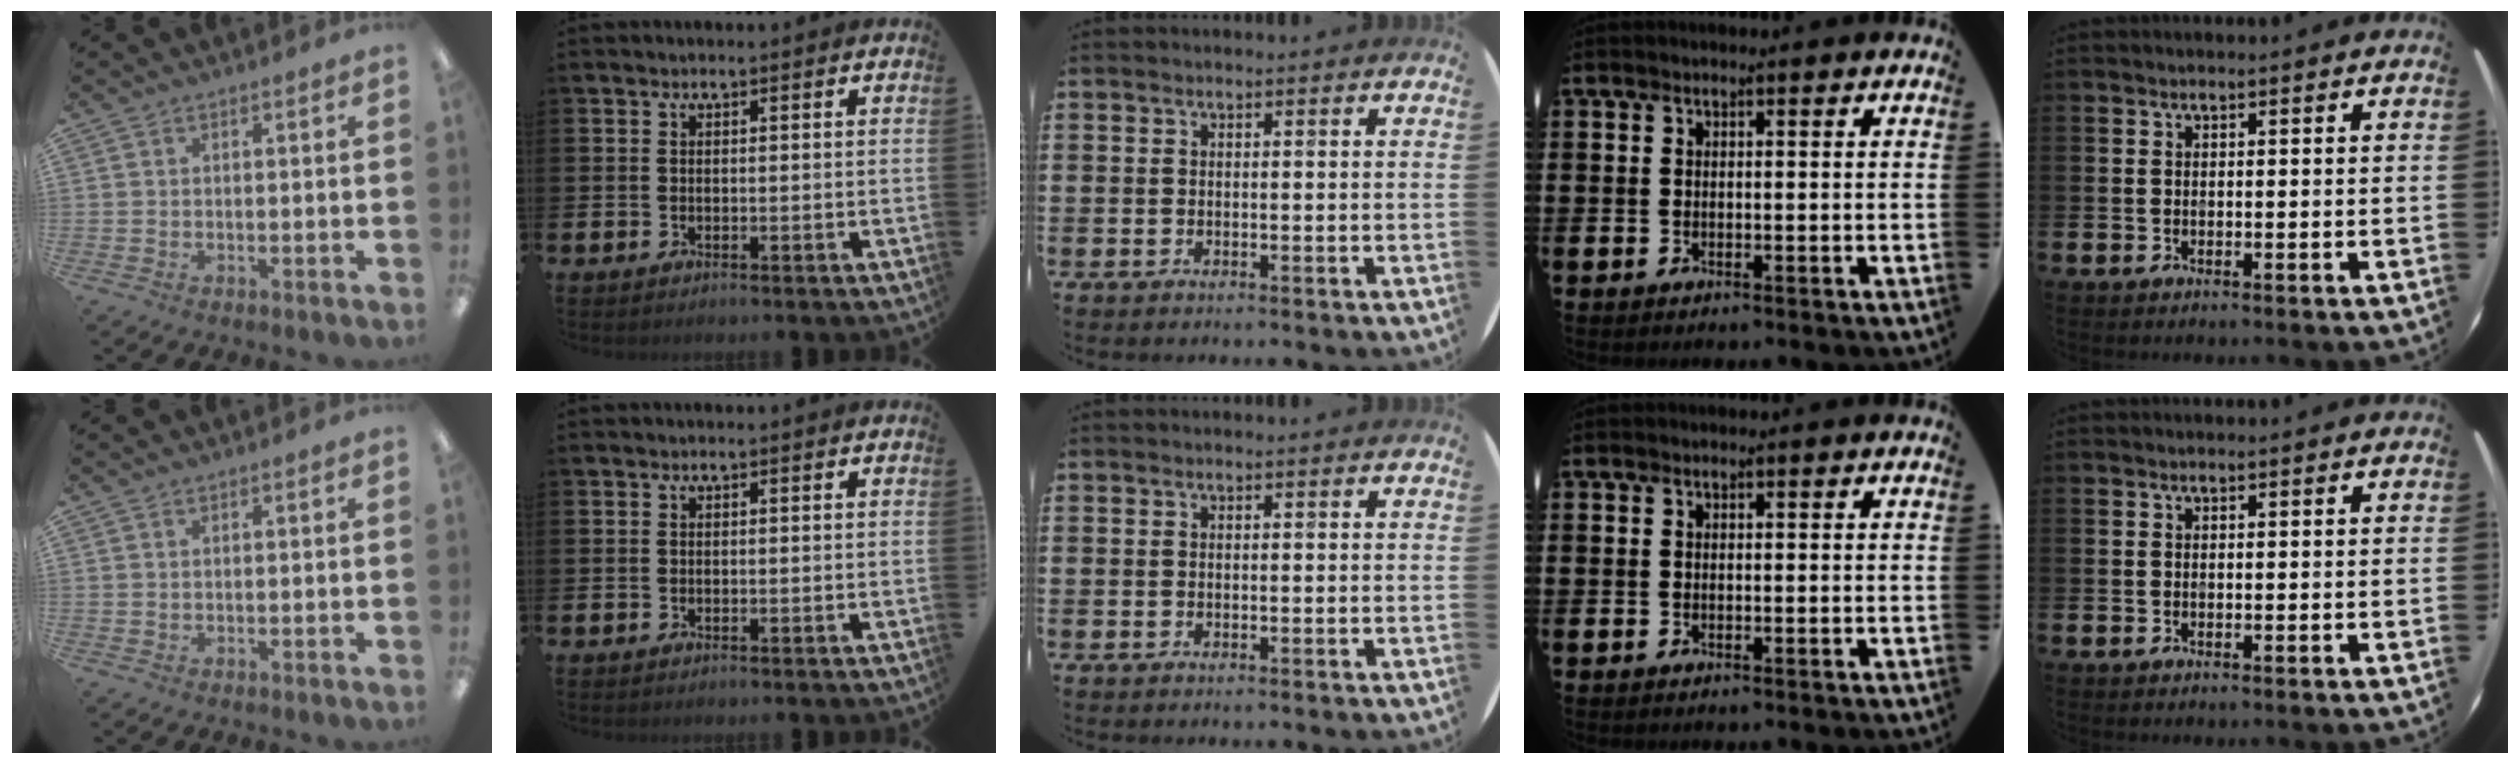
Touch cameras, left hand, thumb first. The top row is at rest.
{}